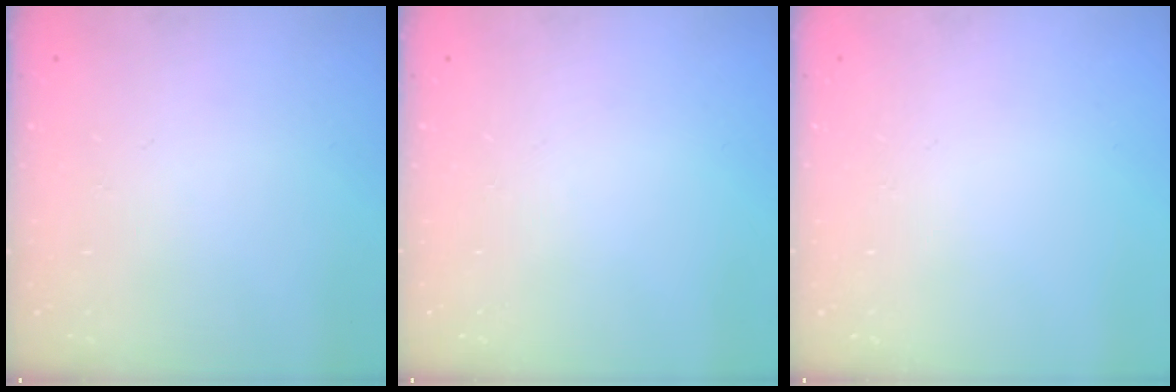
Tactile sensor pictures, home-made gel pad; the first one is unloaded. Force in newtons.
{"total": 0.0}
{"total": 0.0}